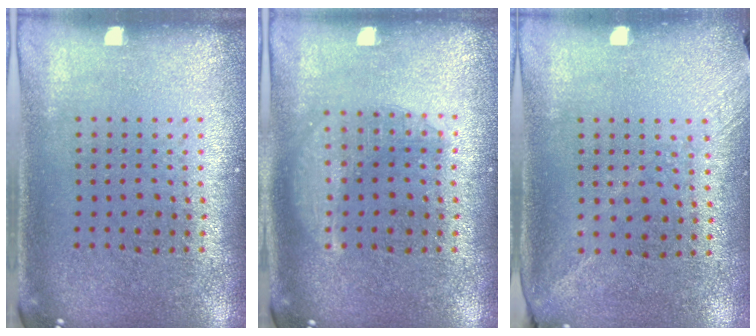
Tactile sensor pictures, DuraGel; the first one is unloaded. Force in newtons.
{"total": 2.3, "press": 2.3, "slide": 0.3}
{"total": 1.3, "press": 1.0, "slide": 0.9}